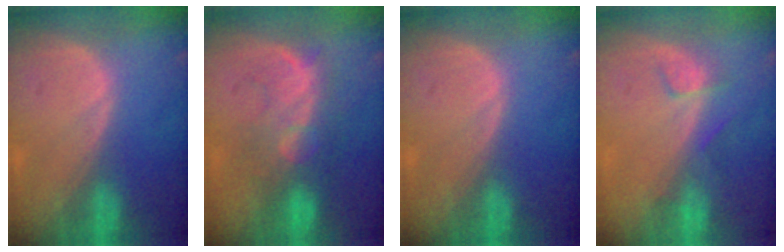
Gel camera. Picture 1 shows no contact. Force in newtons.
{"total": 8.0, "press": 7.8, "slide": 1.4}
{"total": 0.0}
{"total": 3.4, "press": 3.0, "slide": 1.5}